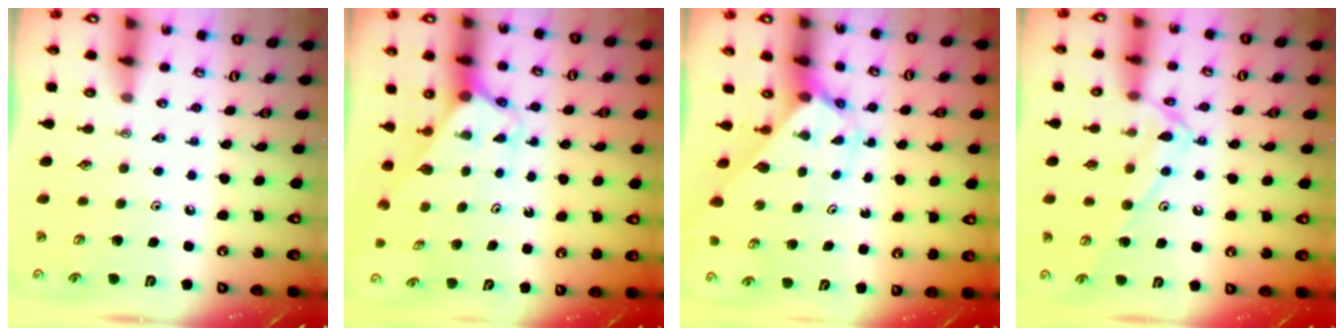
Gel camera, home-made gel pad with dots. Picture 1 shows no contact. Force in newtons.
{"total": 2.6, "press": 2.6, "slide": 0.2}
{"total": 2.4, "press": 2.4, "slide": 0.2}
{"total": 12.9, "press": 12.9, "slide": 1.0}